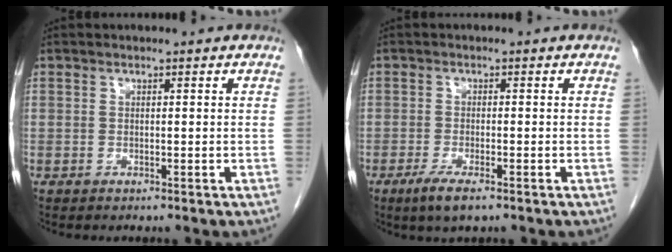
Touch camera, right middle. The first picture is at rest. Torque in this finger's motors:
{"motor_torque": [0.79, -0.45, 0.27, 0.07]}